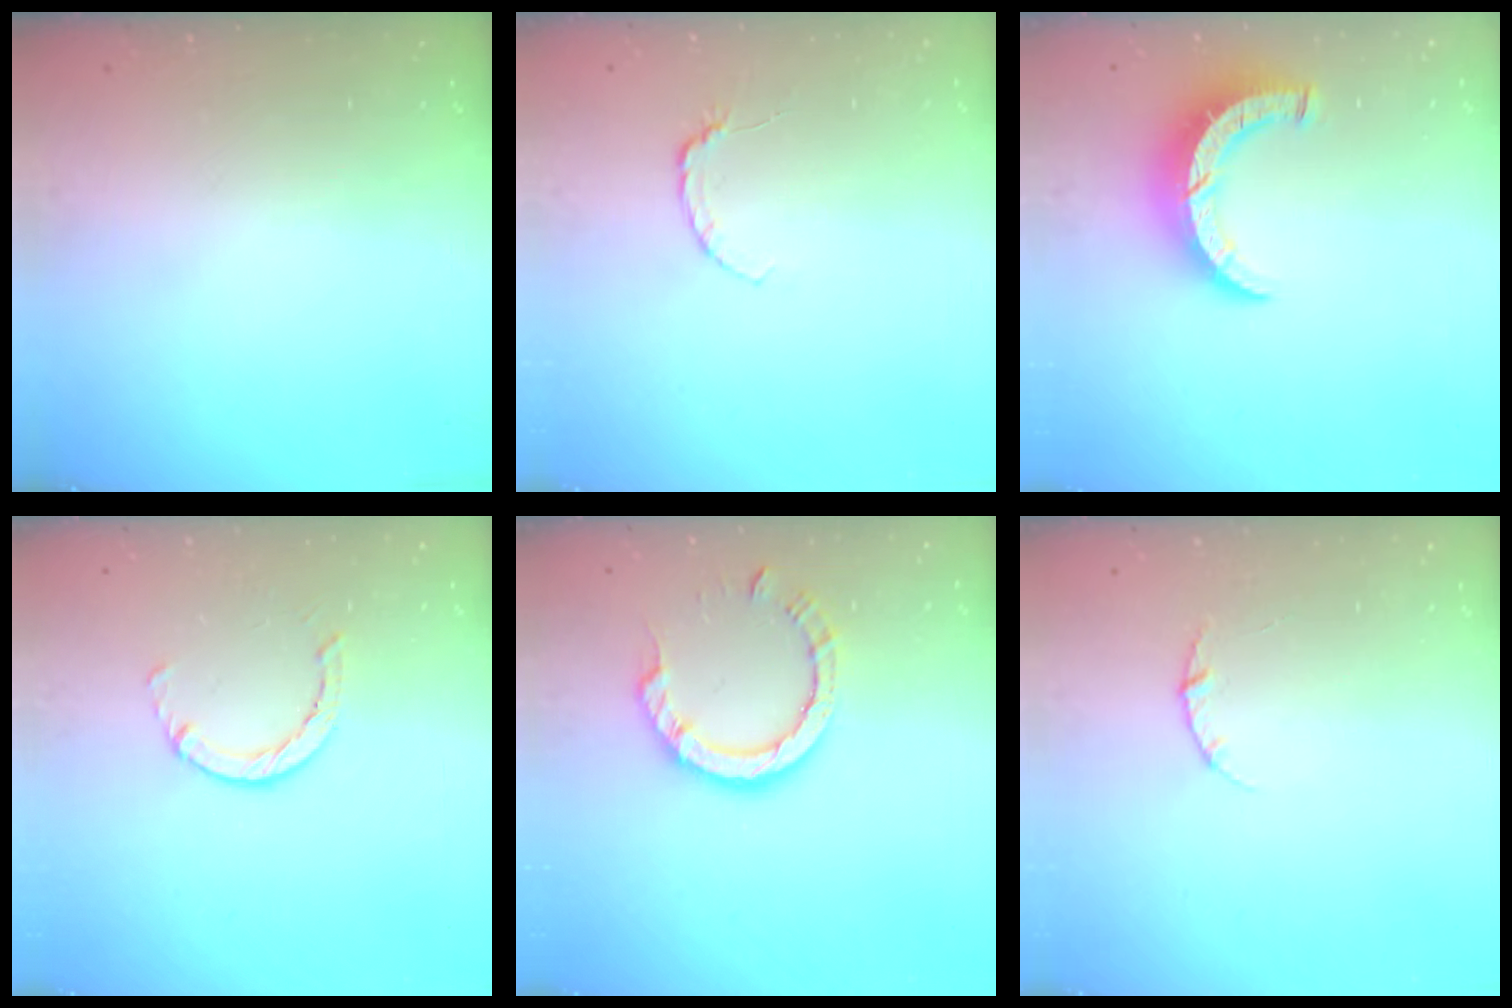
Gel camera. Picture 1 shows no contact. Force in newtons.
{"total": 4.0, "press": 4.0, "slide": 0.5}
{"total": 8.4, "press": 8.4, "slide": 0.7}
{"total": 2.4, "press": 2.4, "slide": 0.4}
{"total": 8.5, "press": 8.4, "slide": 1.0}
{"total": 2.8, "press": 2.8, "slide": 0.4}